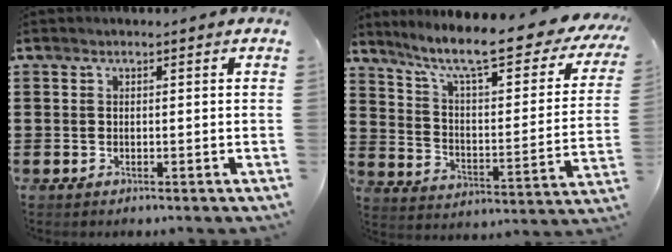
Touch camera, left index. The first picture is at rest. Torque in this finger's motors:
{"motor_torque": [2.14, 0.00, 1.05, 0.21]}